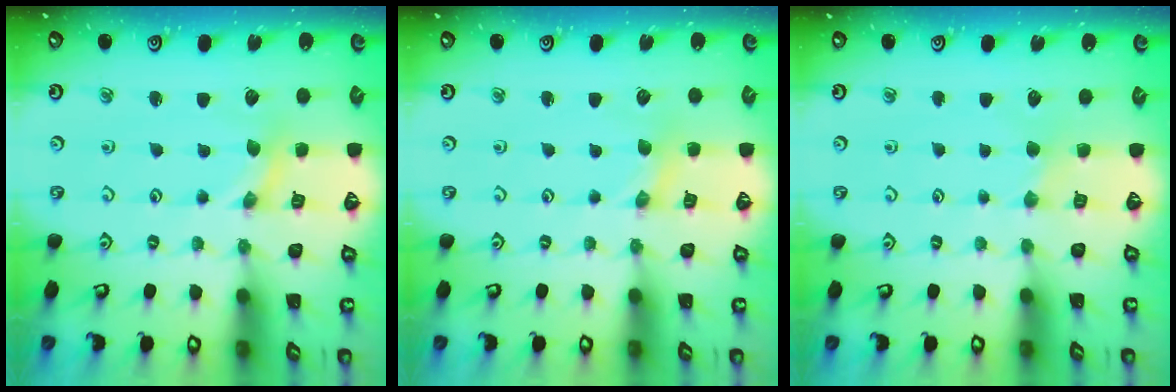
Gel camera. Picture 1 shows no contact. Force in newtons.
{"total": 1.4, "press": 1.4, "slide": 0.3}
{"total": 1.7, "press": 1.6, "slide": 0.4}